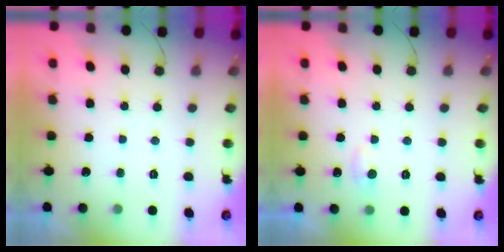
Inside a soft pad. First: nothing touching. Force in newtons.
{"total": 3.9, "press": 3.8, "slide": 0.4}